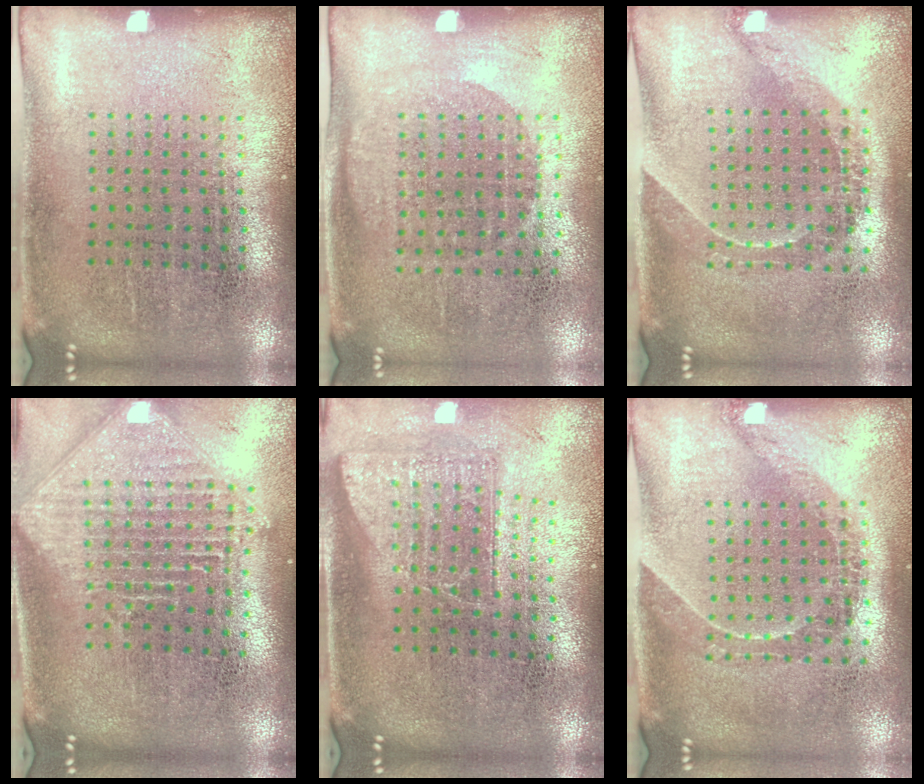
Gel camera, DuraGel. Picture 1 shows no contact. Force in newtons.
{"total": 1.1, "press": 1.0, "slide": 0.4}
{"total": 1.6, "press": 1.2, "slide": 1.1}
{"total": 2.5, "press": 1.9, "slide": 1.6}
{"total": 1.7, "press": 1.3, "slide": 1.1}
{"total": 1.6, "press": 1.3, "slide": 1.0}